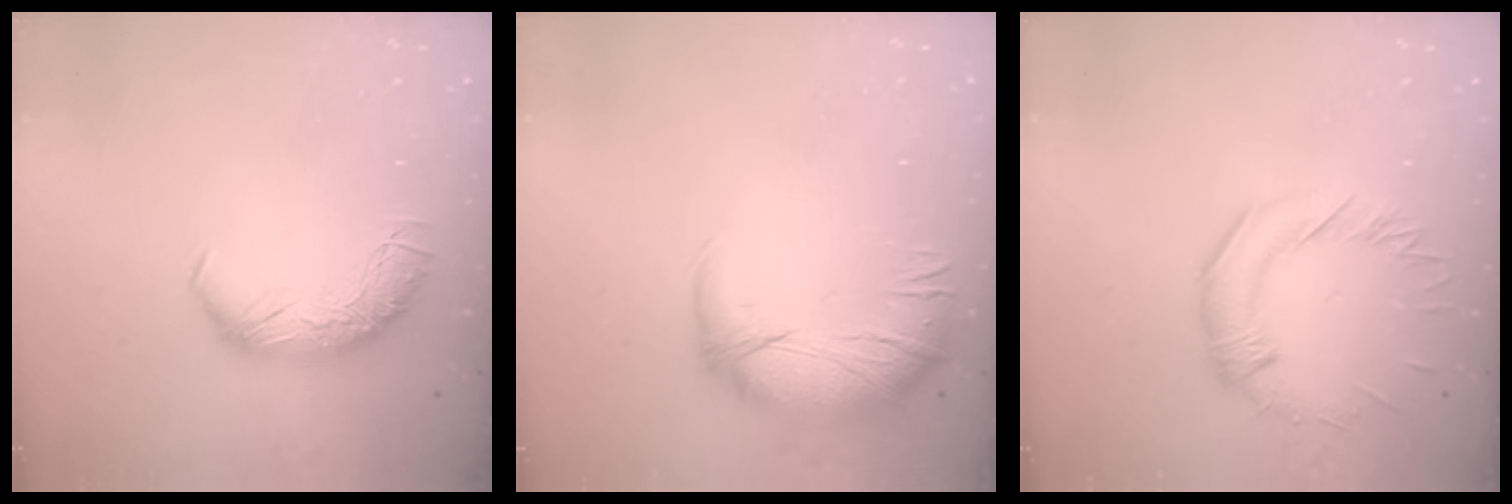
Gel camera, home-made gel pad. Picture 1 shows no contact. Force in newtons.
{"total": 2.8, "press": 1.2, "slide": 2.6}
{"total": 1.0, "press": 0.6, "slide": 0.8}